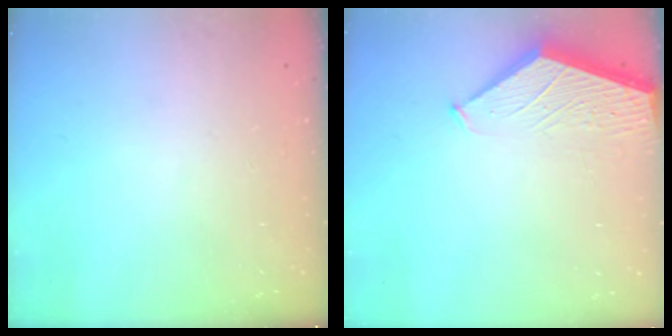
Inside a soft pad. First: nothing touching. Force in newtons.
{"total": 1.4, "press": 1.4, "slide": 0.2}